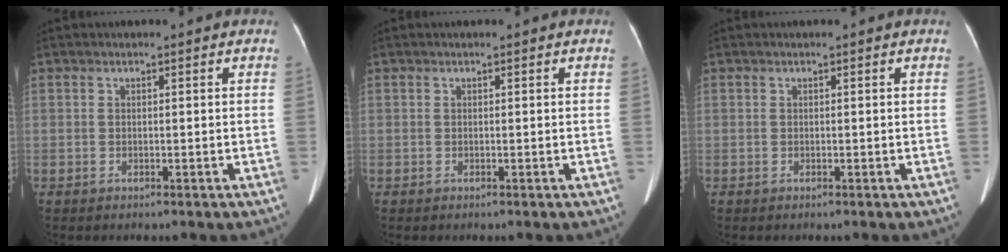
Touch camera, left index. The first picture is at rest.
{"total": 0.0}
{"total": 0.0}